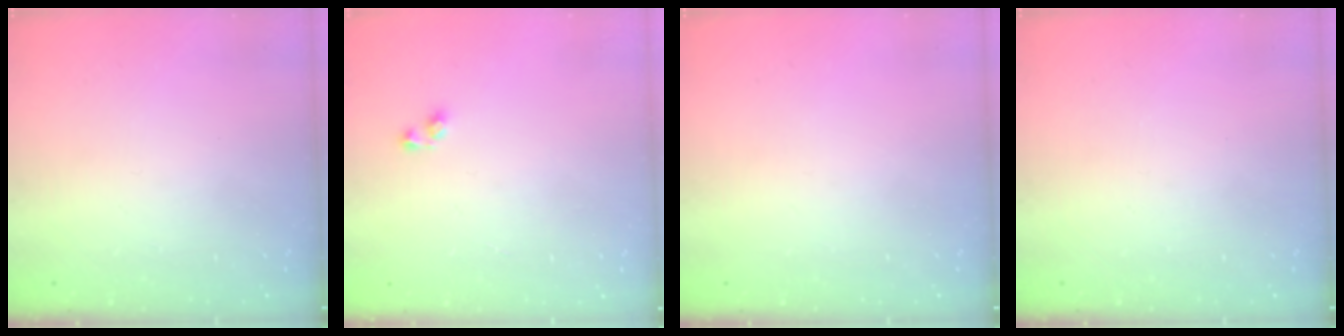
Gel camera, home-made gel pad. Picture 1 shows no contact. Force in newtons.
{"total": 2.9, "press": 2.9, "slide": 0.2}
{"total": 0.0}
{"total": 0.0}